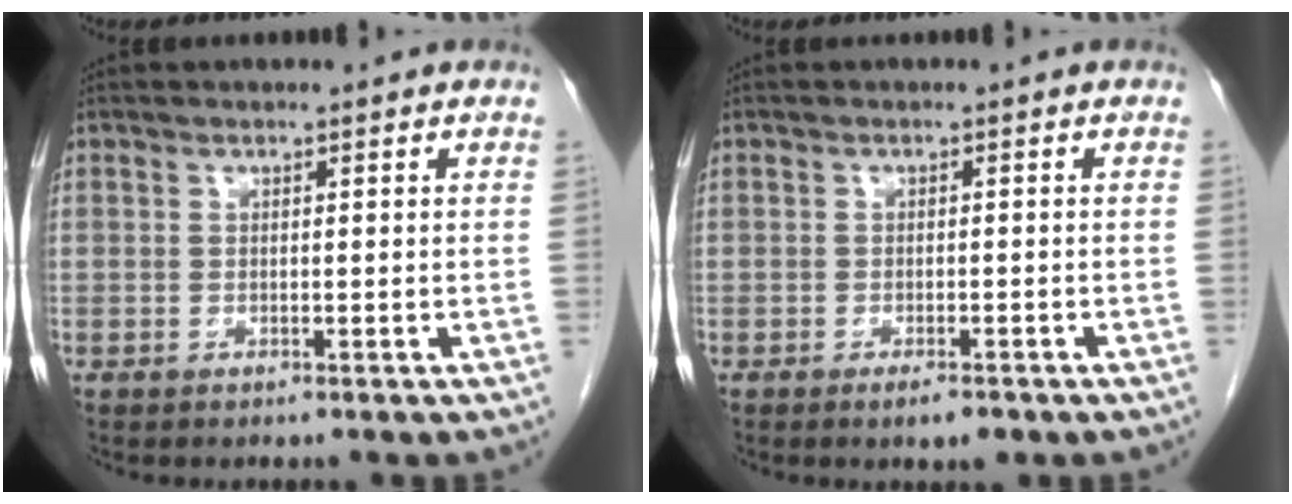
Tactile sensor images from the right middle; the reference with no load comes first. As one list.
[{"total": 2.4, "force": [-1.6, 0.7, 1.7], "torque": [-0.024, -0.001, -0.019]}]